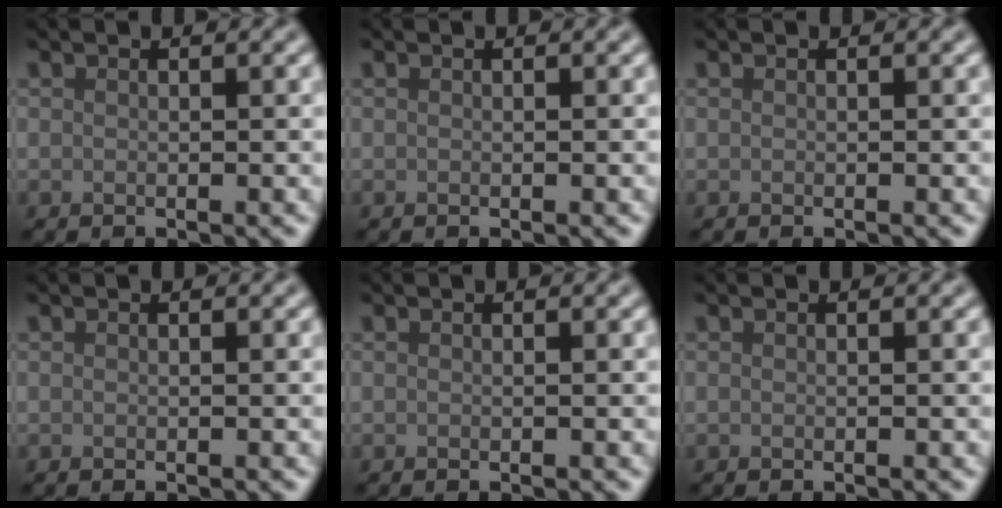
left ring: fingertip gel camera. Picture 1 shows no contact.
{"total": 0.0}
{"total": 0.0}
{"total": 0.0}
{"total": 0.0}
{"total": 0.0}